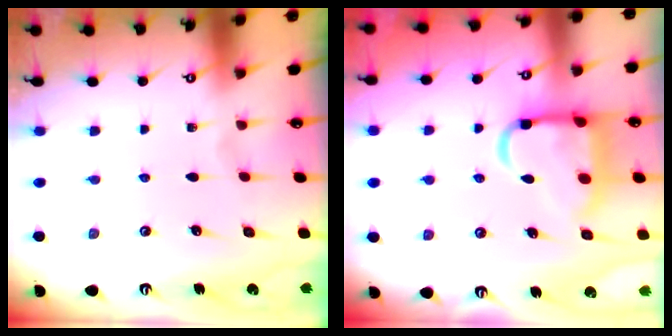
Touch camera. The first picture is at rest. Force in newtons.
{"total": 13.3, "press": 13.2, "slide": 1.6}